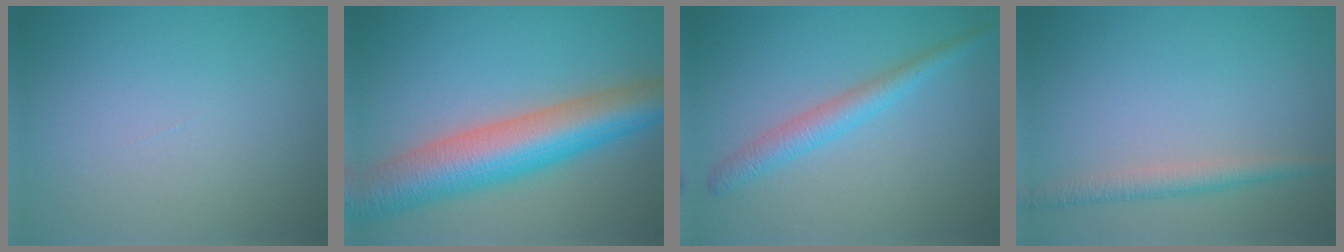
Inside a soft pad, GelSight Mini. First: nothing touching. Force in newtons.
{"total": 9.8, "press": 9.8, "slide": 0.4}
{"total": 2.9, "press": 2.9, "slide": 0.0}
{"total": 2.2, "press": 2.2, "slide": 0.0}